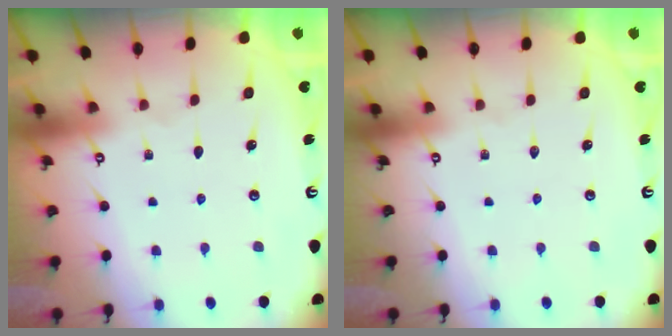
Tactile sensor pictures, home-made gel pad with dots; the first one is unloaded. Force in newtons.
{"total": 0.0}